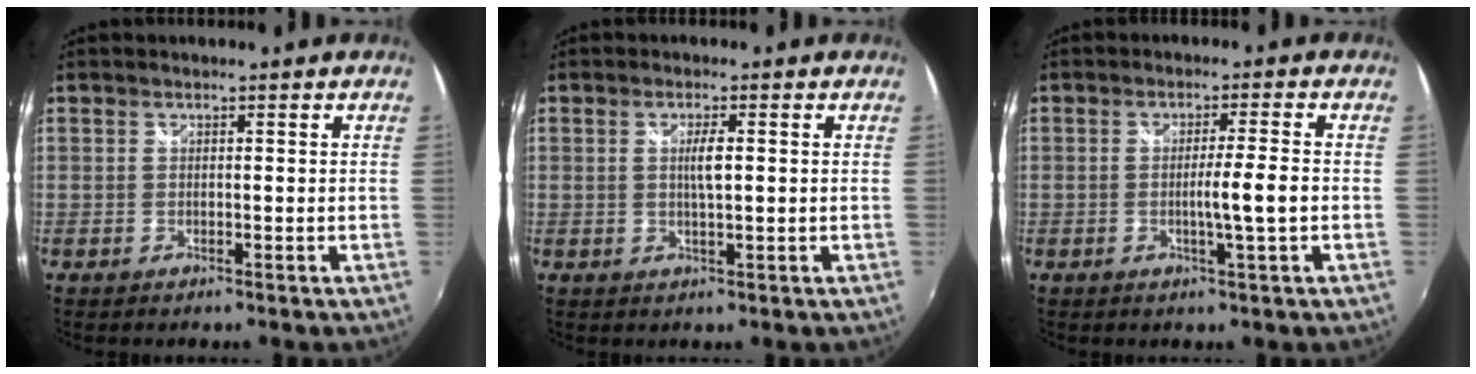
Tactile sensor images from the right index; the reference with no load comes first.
{"total": 2.7, "force": [0.3, 0.3, 2.7], "torque": [-0.047, -0.002, 0.005]}
{"total": 4.5, "force": [-1.1, -0.7, 4.3], "torque": [-0.071, -0.007, -0.018]}